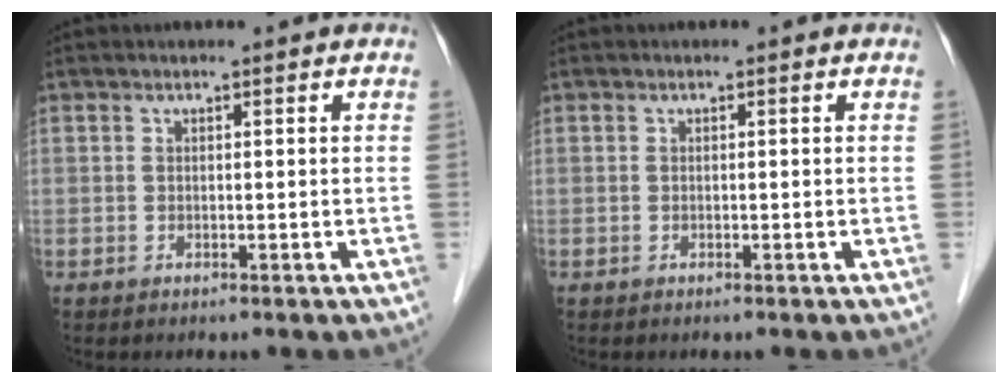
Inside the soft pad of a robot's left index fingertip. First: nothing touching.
{"total": 0.0}